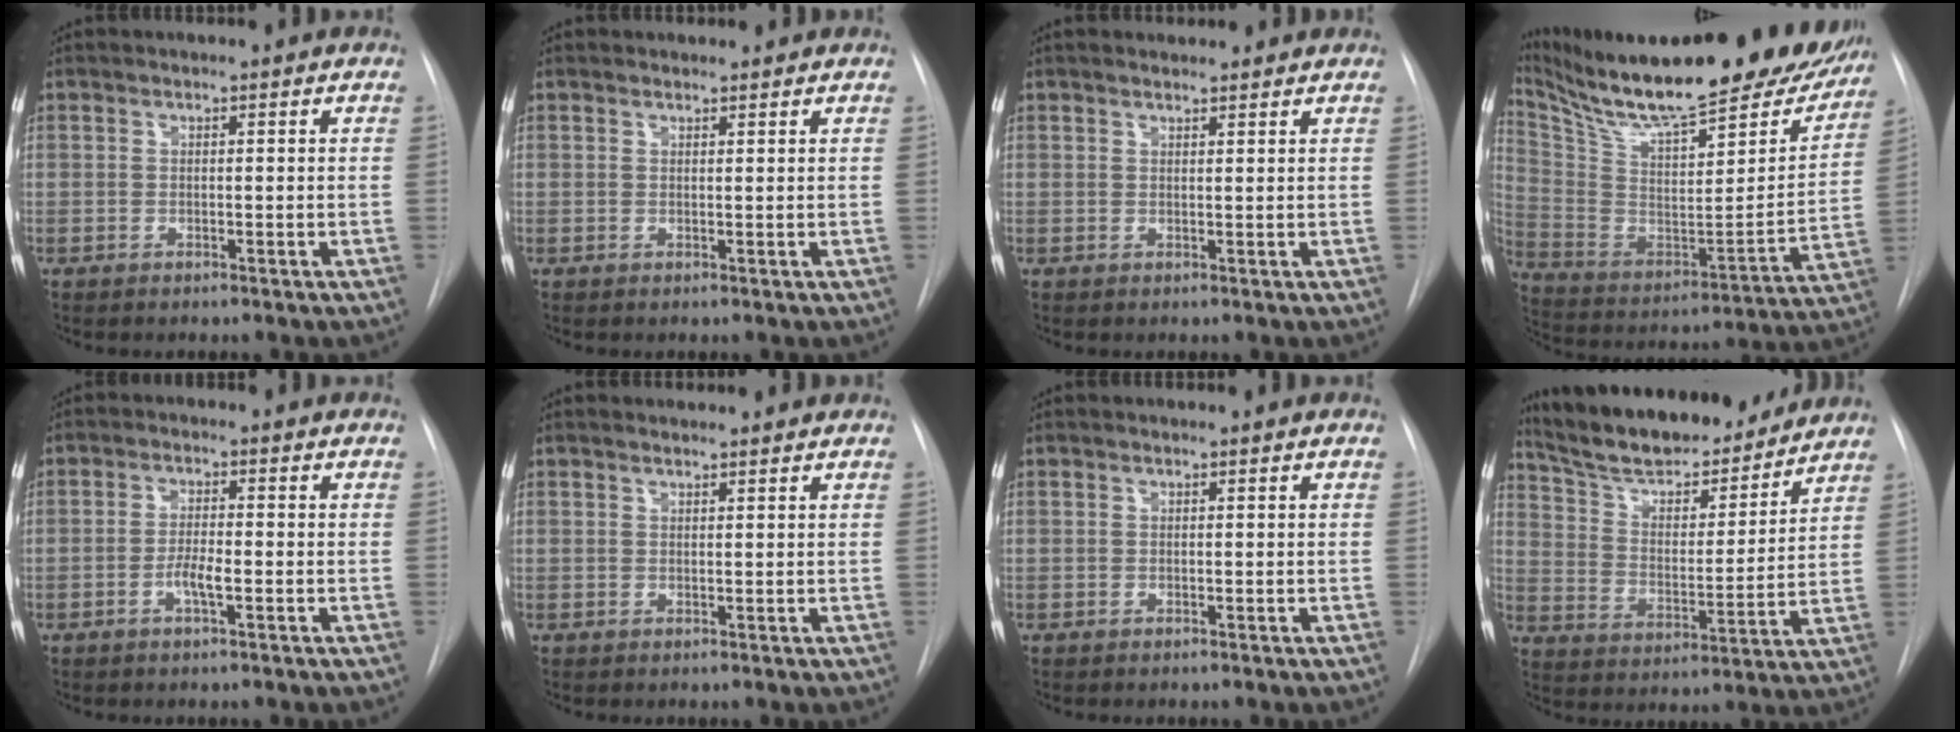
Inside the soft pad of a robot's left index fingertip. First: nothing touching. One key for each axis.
{"total": 0.5, "fx": 0.5, "fy": 0.2, "fz": -0.1, "tx": -0.006, "ty": 0.002, "tz": 0.008}
{"total": 3.3, "fx": 3.1, "fy": 0.8, "fz": 1.0, "tx": -0.017, "ty": 0.021, "tz": 0.038}
{"total": 32.7, "fx": 26.9, "fy": 7.6, "fz": 16.9, "tx": -0.302, "ty": -0.044, "tz": 0.390}
{"total": 3.2, "fx": -1.6, "fy": 0.5, "fz": 2.7, "tx": -0.053, "ty": -0.004, "tz": -0.030}
{"total": 1.8, "fx": 1.7, "fy": 0.2, "fz": 0.5, "tx": -0.013, "ty": 0.012, "tz": 0.022}
{"total": 0.0}
{"total": 19.9, "fx": 17.7, "fy": 4.6, "fz": 7.8, "tx": -0.126, "ty": -0.001, "tz": 0.277}